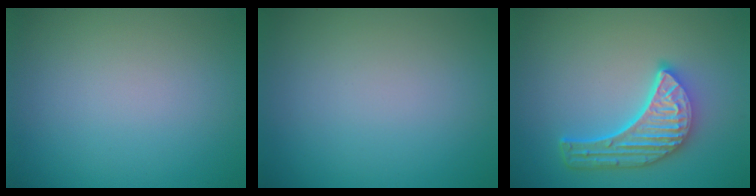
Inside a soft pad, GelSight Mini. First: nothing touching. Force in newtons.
{"total": 0.0}
{"total": 5.7, "press": 4.4, "slide": 3.6}